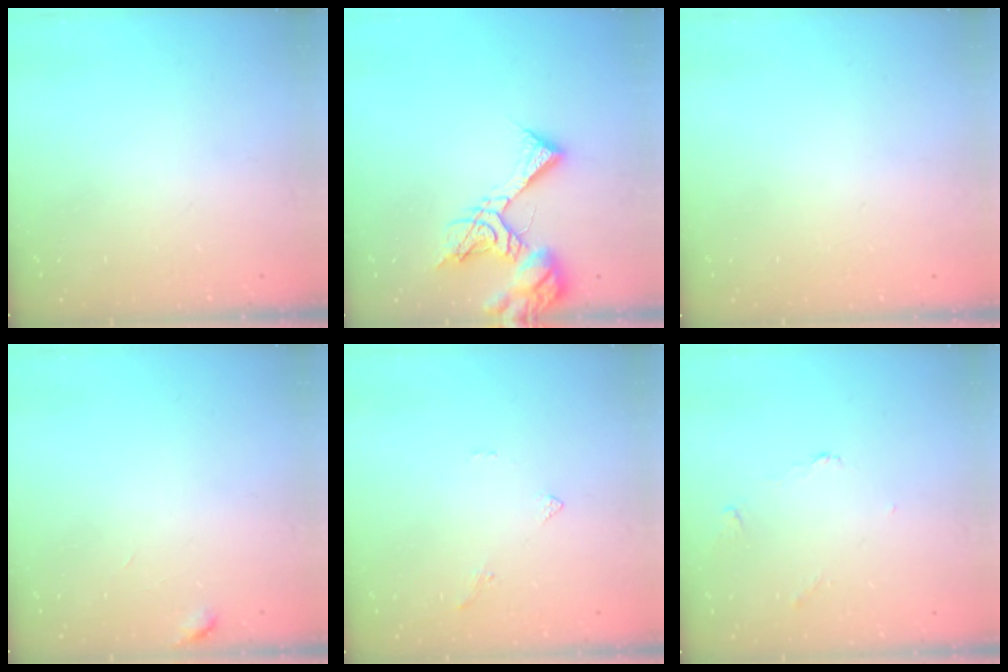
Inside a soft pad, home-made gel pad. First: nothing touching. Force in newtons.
{"total": 11.8, "press": 11.6, "slide": 1.6}
{"total": 1.8, "press": 1.8, "slide": 0.1}
{"total": 3.7, "press": 3.7, "slide": 0.3}
{"total": 1.4, "press": 1.4, "slide": 0.4}
{"total": 2.5, "press": 2.5, "slide": 0.3}